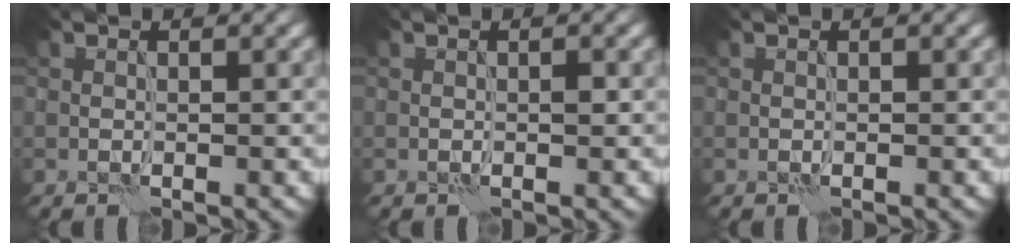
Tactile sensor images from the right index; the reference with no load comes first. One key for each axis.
{"total": 0.5, "fx": -0.1, "fy": 0.2, "fz": 0.5, "tx": -0.008, "ty": 0.002, "tz": -0.002}
{"total": 0.0}